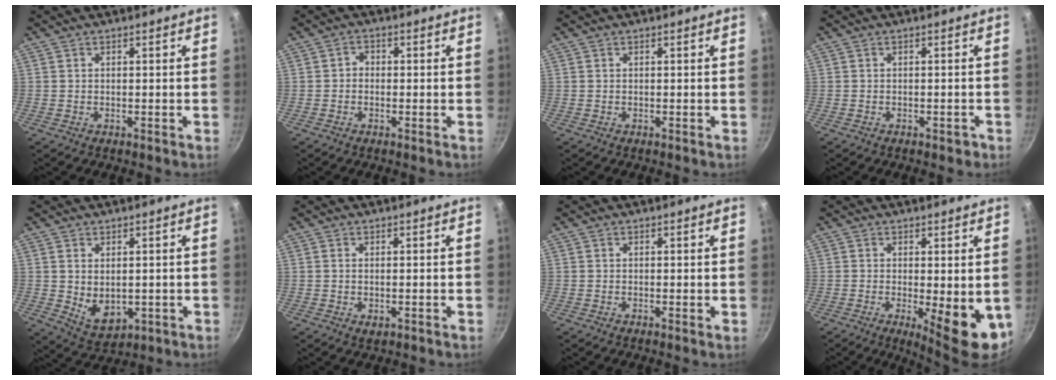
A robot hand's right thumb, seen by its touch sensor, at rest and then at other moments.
{"total": 1.9, "force": [-0.4, 1.6, 0.9], "torque": [-0.011, 0.010, -0.010]}
{"total": 0.0}
{"total": 1.3, "force": [-0.8, 0.8, 0.6], "torque": [0.002, 0.015, -0.002]}
{"total": 6.4, "force": [0.5, 4.3, 4.7], "torque": [-0.069, -0.017, 0.027]}
{"total": 1.4, "force": [-0.1, 0.7, 1.2], "torque": [-0.020, -0.002, 0.000]}
{"total": 0.0}
{"total": 9.0, "force": [-1.4, 2.7, 8.5], "torque": [-0.101, -0.007, -0.007]}